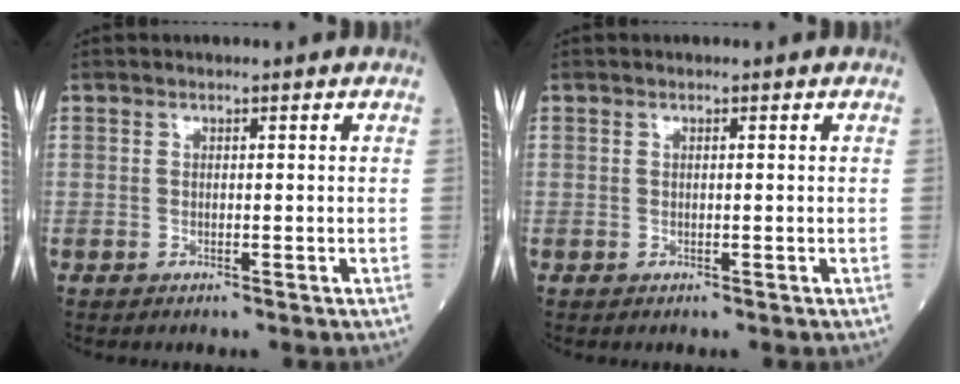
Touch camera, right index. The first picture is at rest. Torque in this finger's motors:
{"motor_torque": [-0.16, 0.08, -0.03, -0.01]}